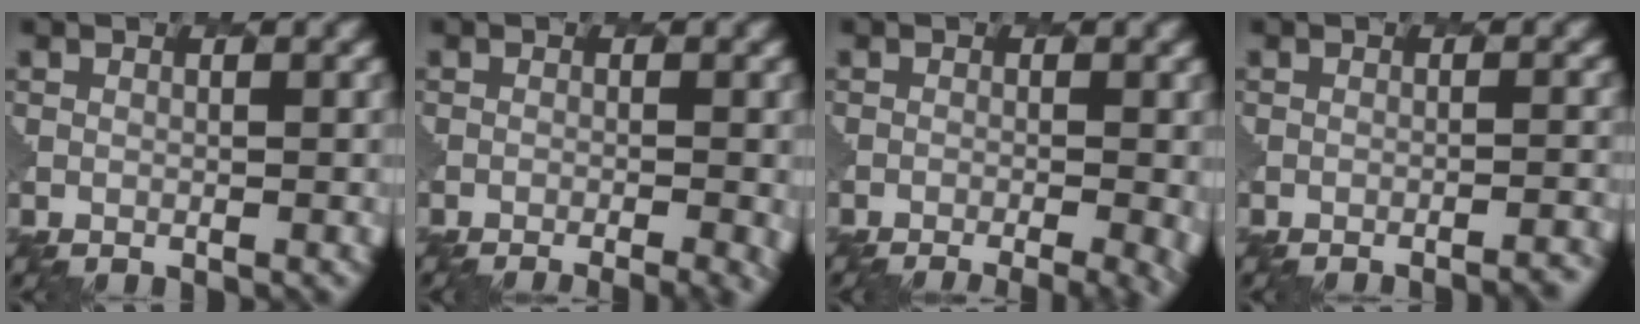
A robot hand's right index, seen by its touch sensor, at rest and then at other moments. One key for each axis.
{"total": 4.7, "fx": -2.4, "fy": 1.8, "fz": 3.6, "tx": -0.027, "ty": 0.004, "tz": -0.026}
{"total": 6.5, "fx": -3.3, "fy": 2.6, "fz": 4.9, "tx": -0.035, "ty": -0.002, "tz": -0.035}
{"total": 3.4, "fx": -3.0, "fy": 0.7, "fz": 1.2, "tx": 0.001, "ty": 0.020, "tz": -0.042}